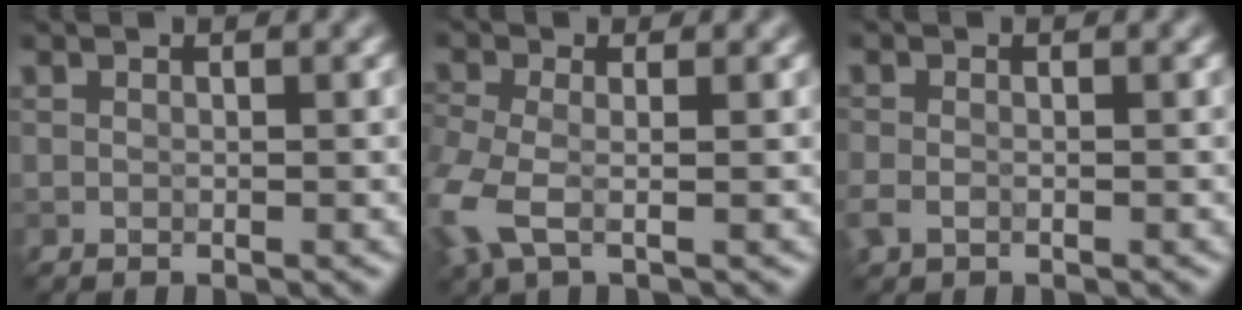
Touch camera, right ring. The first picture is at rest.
{"total": 3.6, "force": [-2.6, 1.0, 2.3], "torque": [-0.108, -0.021, -0.016]}
{"total": 1.7, "force": [-1.5, -0.7, -0.4], "torque": [-0.021, -0.014, 0.009]}